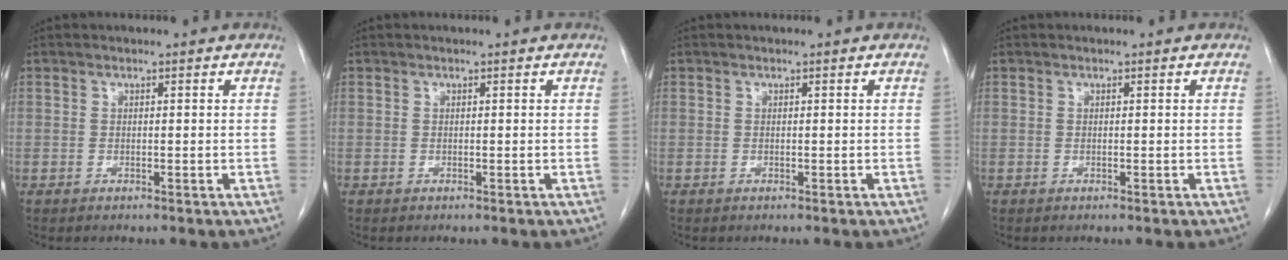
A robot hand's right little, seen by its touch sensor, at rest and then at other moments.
{"total": 0.0}
{"total": 0.0}
{"total": 0.0}